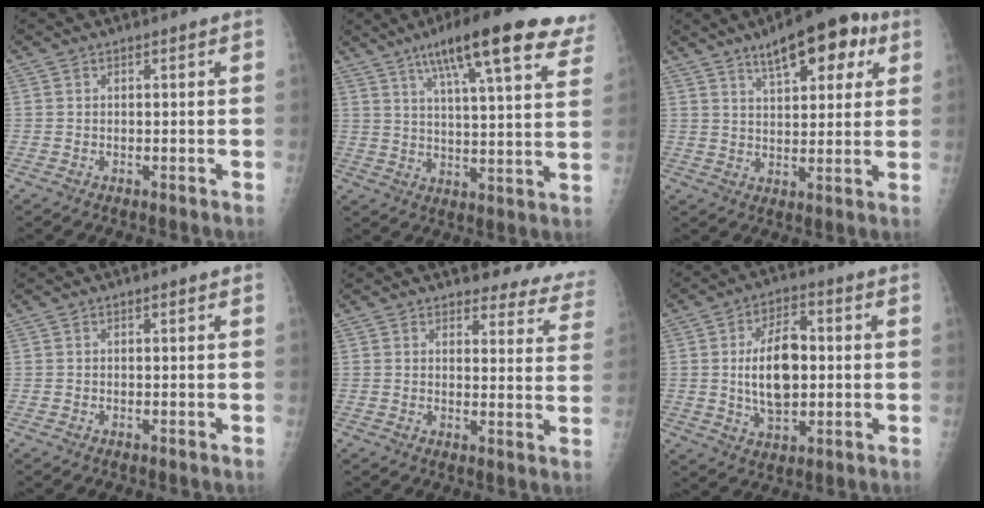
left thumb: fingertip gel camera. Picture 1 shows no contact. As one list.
[{"total": 21.8, "force": [13.9, 4.3, 16.2], "torque": [-0.217, -0.025, 0.190]}, {"total": 12.8, "force": [6.9, 5.2, 9.4], "torque": [-0.098, -0.013, 0.100]}, {"total": 0.0}, {"total": 12.2, "force": [10.9, 4.6, 2.8], "torque": [0.020, -0.071, 0.095]}, {"total": 11.8, "force": [0.2, 6.6, 9.7], "torque": [-0.149, 0.005, 0.009]}]